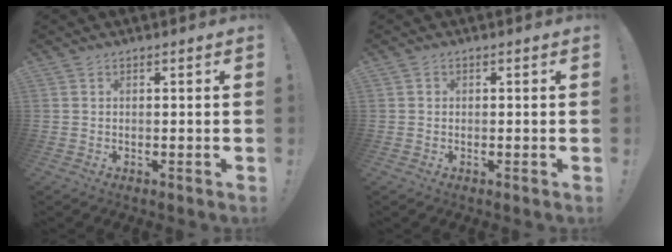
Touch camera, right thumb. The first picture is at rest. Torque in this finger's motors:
{"motor_torque": [-0.03, 0.19, -0.12, 0.02, 0.00]}